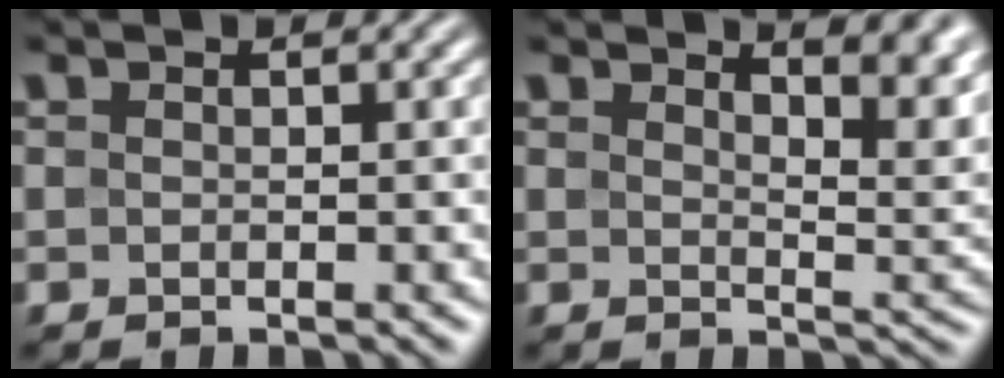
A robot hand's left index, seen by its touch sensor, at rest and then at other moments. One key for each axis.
{"total": 7.3, "fx": 5.1, "fy": 2.6, "fz": 4.6, "tx": -0.036, "ty": 0.013, "tz": 0.058}